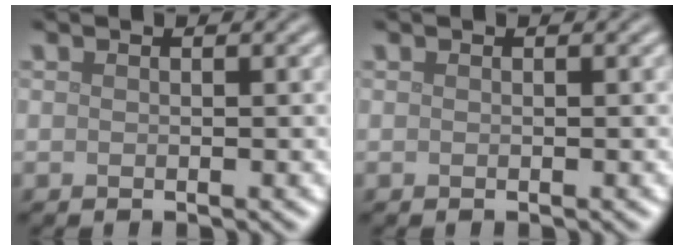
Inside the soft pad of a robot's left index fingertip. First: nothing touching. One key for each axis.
{"total": 0.0}